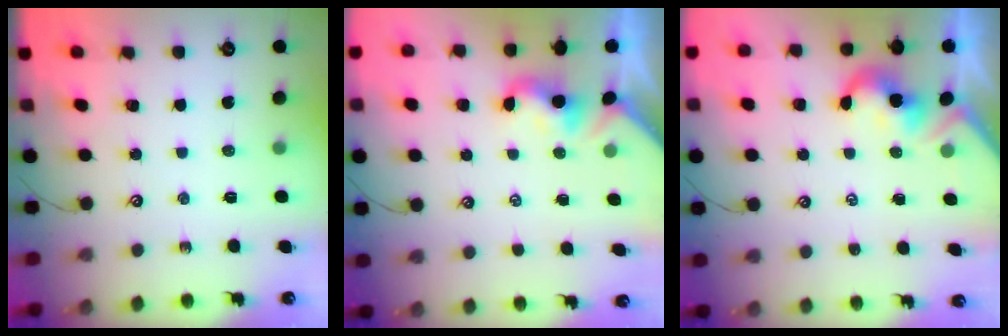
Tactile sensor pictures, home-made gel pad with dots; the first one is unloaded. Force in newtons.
{"total": 2.0, "press": 1.9, "slide": 0.4}
{"total": 1.9, "press": 1.9, "slide": 0.5}